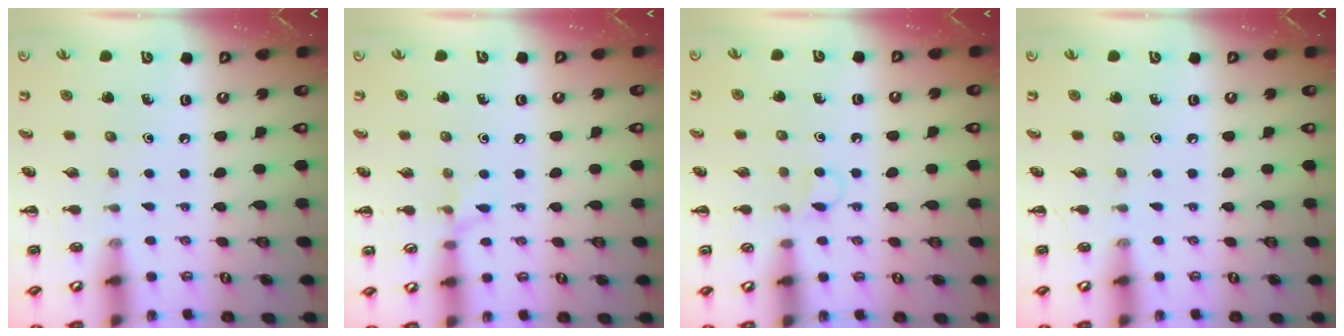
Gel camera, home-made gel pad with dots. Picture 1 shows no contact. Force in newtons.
{"total": 5.4, "press": 5.1, "slide": 1.8}
{"total": 3.3, "press": 3.1, "slide": 0.9}
{"total": 0.0}